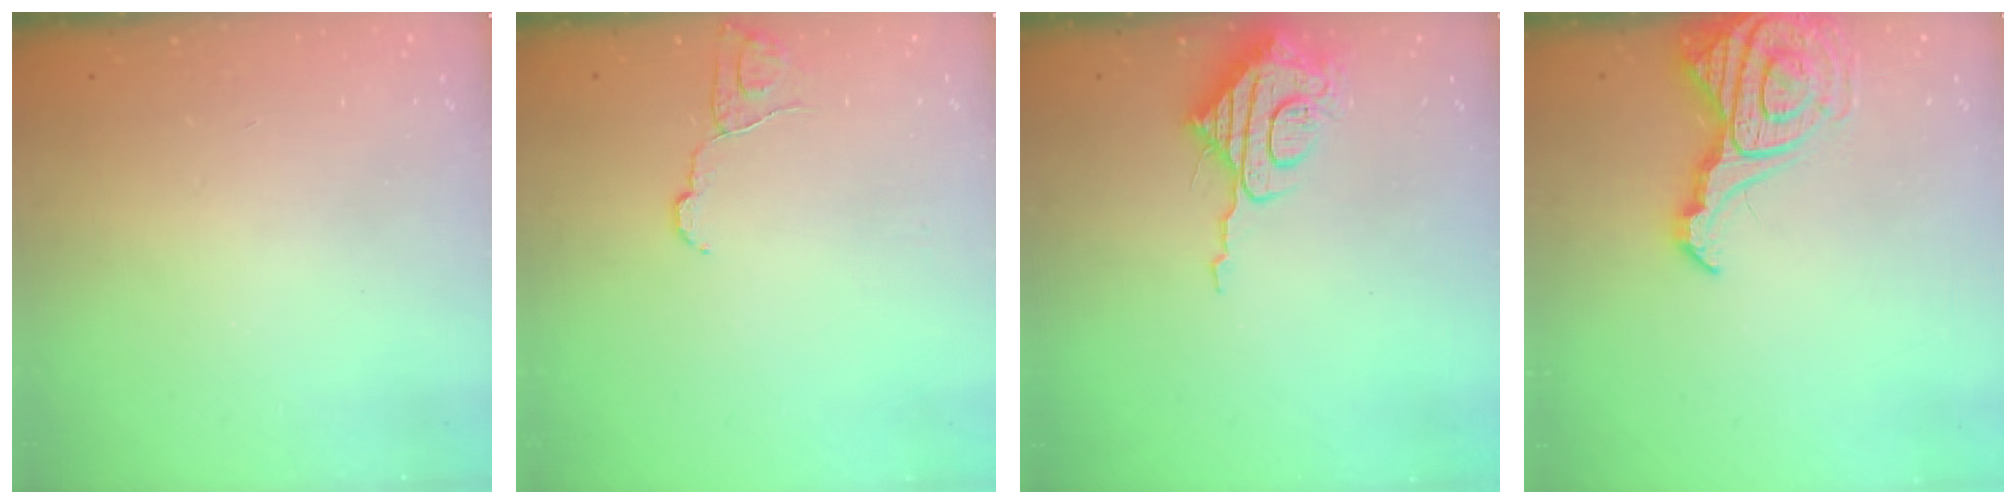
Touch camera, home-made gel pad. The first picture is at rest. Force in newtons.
{"total": 6.6, "press": 6.6, "slide": 0.5}
{"total": 9.7, "press": 9.6, "slide": 0.8}
{"total": 13.7, "press": 13.7, "slide": 1.3}